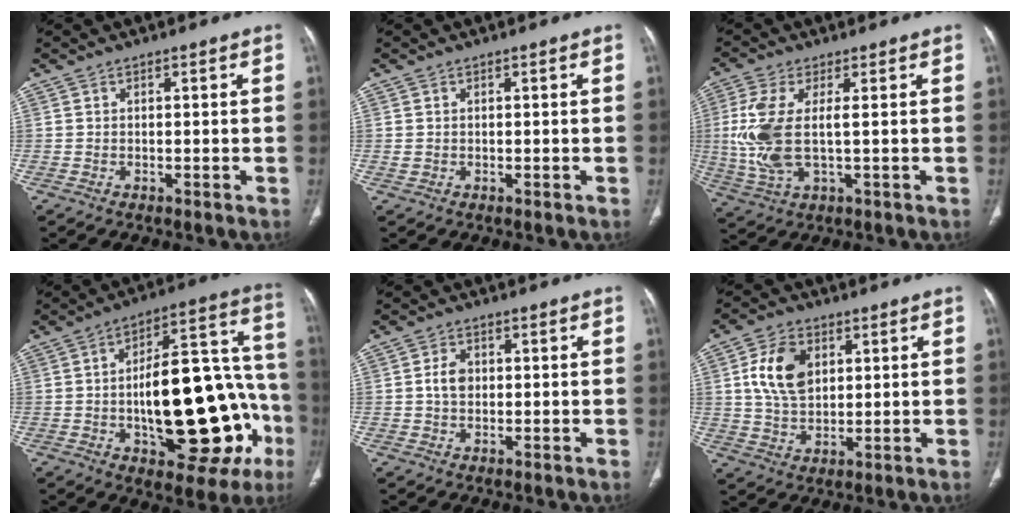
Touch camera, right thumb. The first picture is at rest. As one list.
[{"total": 1.0, "force": [0.1, 0.9, 0.5], "torque": [-0.011, 0.001, 0.005]}, {"total": 10.3, "force": [0.6, 4.2, 9.4], "torque": [-0.238, -0.007, 0.015]}, {"total": 28.4, "force": [-6.3, 12.8, 24.6], "torque": [-0.312, 0.049, -0.073]}, {"total": 3.5, "force": [0.2, 2.6, 2.4], "torque": [-0.040, 0.007, 0.001]}, {"total": 10.4, "force": [2.8, 7.0, 7.1], "torque": [-0.116, -0.006, 0.055]}]